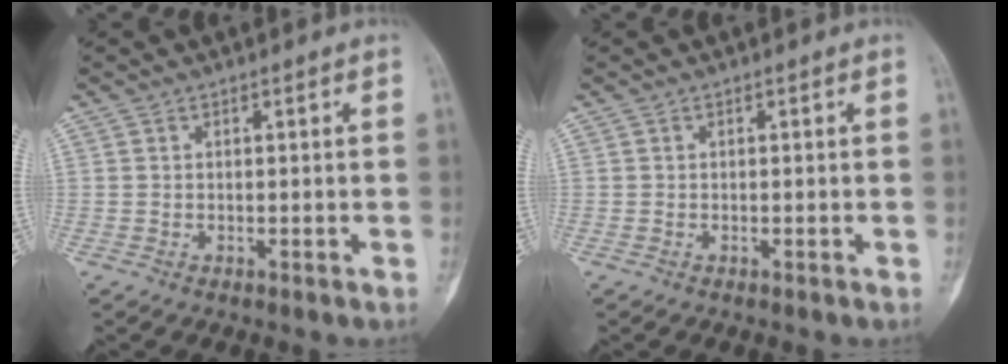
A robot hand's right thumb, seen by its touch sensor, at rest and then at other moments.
{"total": 0.0}